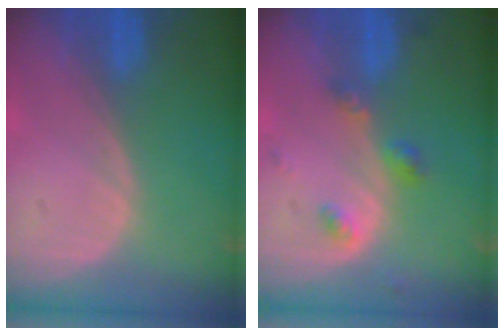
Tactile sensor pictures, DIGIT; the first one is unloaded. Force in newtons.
{"total": 3.4, "press": 3.4, "slide": 0.5}